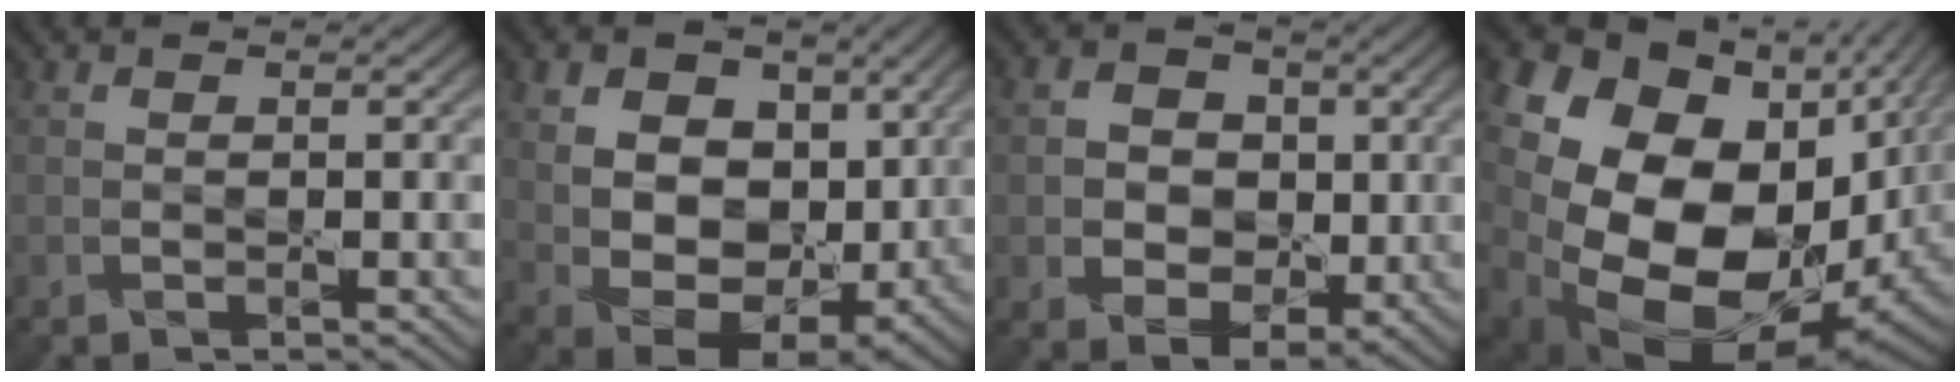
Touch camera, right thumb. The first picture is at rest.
{"total": 12.4, "force": [2.6, 8.9, 8.3], "torque": [-0.167, -0.001, 0.044]}
{"total": 6.7, "force": [0.0, 5.6, 3.8], "torque": [-0.086, -0.006, -0.002]}
{"total": 21.3, "force": [1.9, 15.3, 14.7], "torque": [-0.291, -0.034, 0.080]}